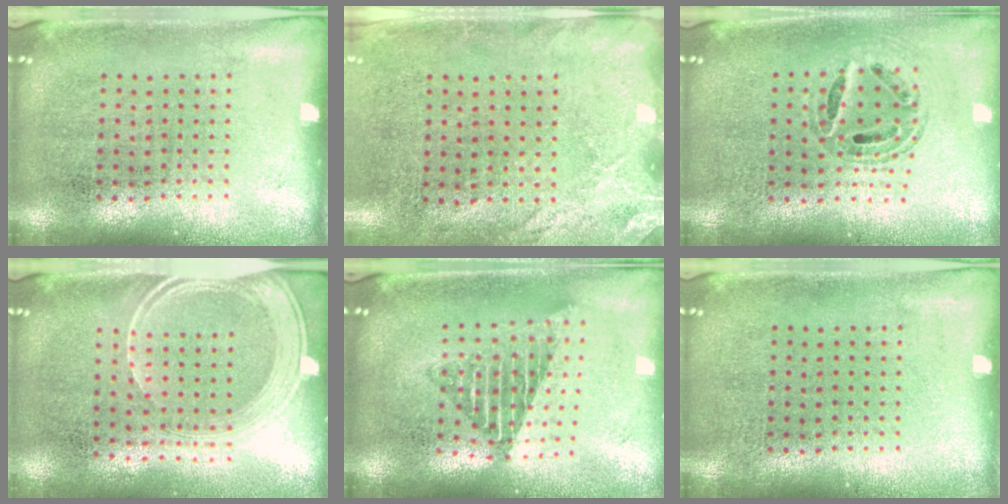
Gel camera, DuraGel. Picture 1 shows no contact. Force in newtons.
{"total": 2.7, "press": 2.1, "slide": 1.7}
{"total": 0.7, "press": 0.7, "slide": 0.1}
{"total": 1.9, "press": 1.6, "slide": 1.1}
{"total": 1.7, "press": 1.4, "slide": 1.0}
{"total": 0.0}